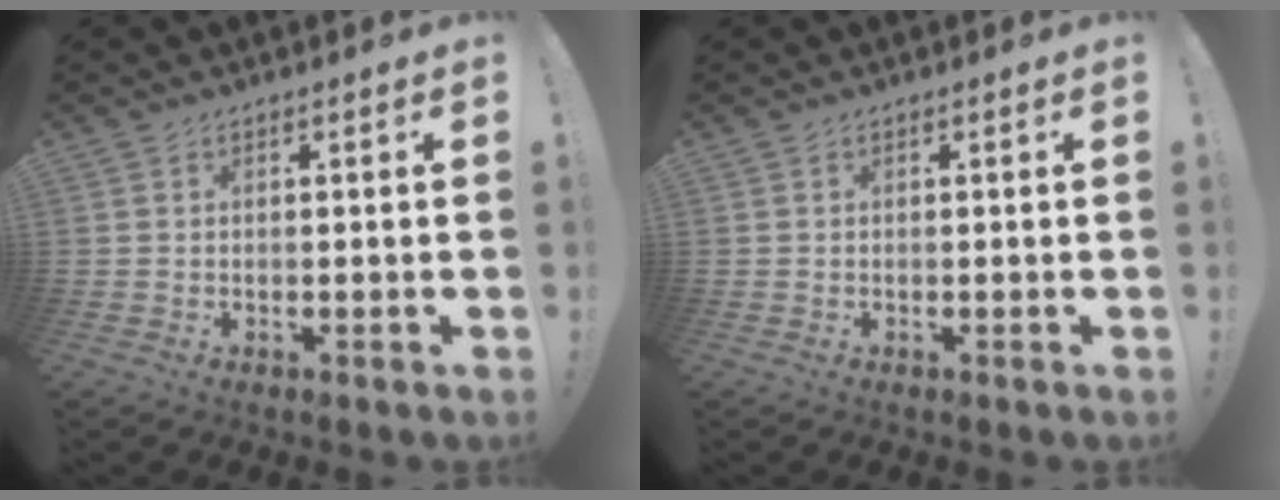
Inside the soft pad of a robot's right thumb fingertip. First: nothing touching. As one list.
[{"total": 0.0}]